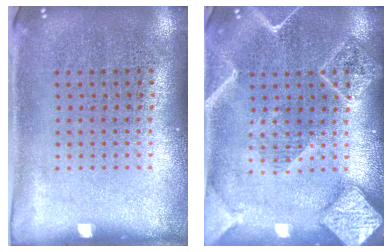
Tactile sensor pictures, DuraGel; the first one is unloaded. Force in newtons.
{"total": 3.9, "press": 3.9, "slide": 0.4}